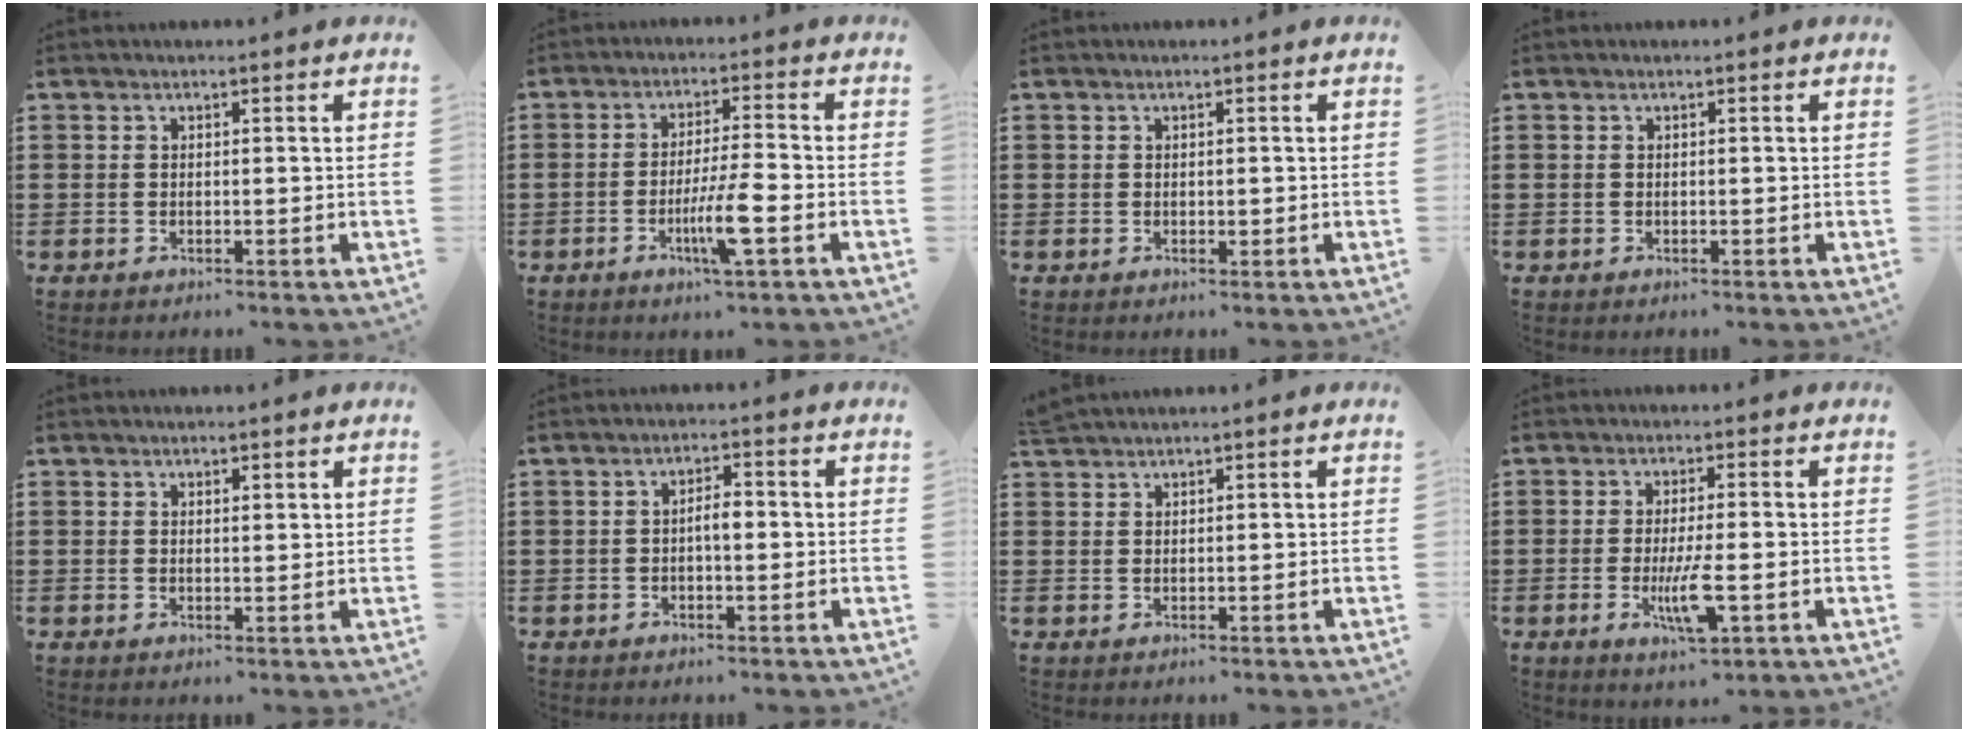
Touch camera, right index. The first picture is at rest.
{"total": 7.4, "force": [-2.7, 0.5, 6.9], "torque": [-0.130, -0.016, -0.051]}
{"total": 0.6, "force": [0.1, 0.5, 0.4], "torque": [-0.008, 0.002, 0.001]}
{"total": 0.0}
{"total": 1.0, "force": [0.8, 0.4, 0.3], "torque": [-0.008, 0.003, 0.015]}
{"total": 2.6, "force": [-0.3, 0.9, 2.4], "torque": [-0.044, 0.004, -0.006]}
{"total": 1.3, "force": [1.3, -0.1, 0.0], "torque": [-0.005, -0.002, 0.026]}
{"total": 6.5, "force": [-1.9, 1.3, 6.0], "torque": [-0.127, -0.019, -0.037]}